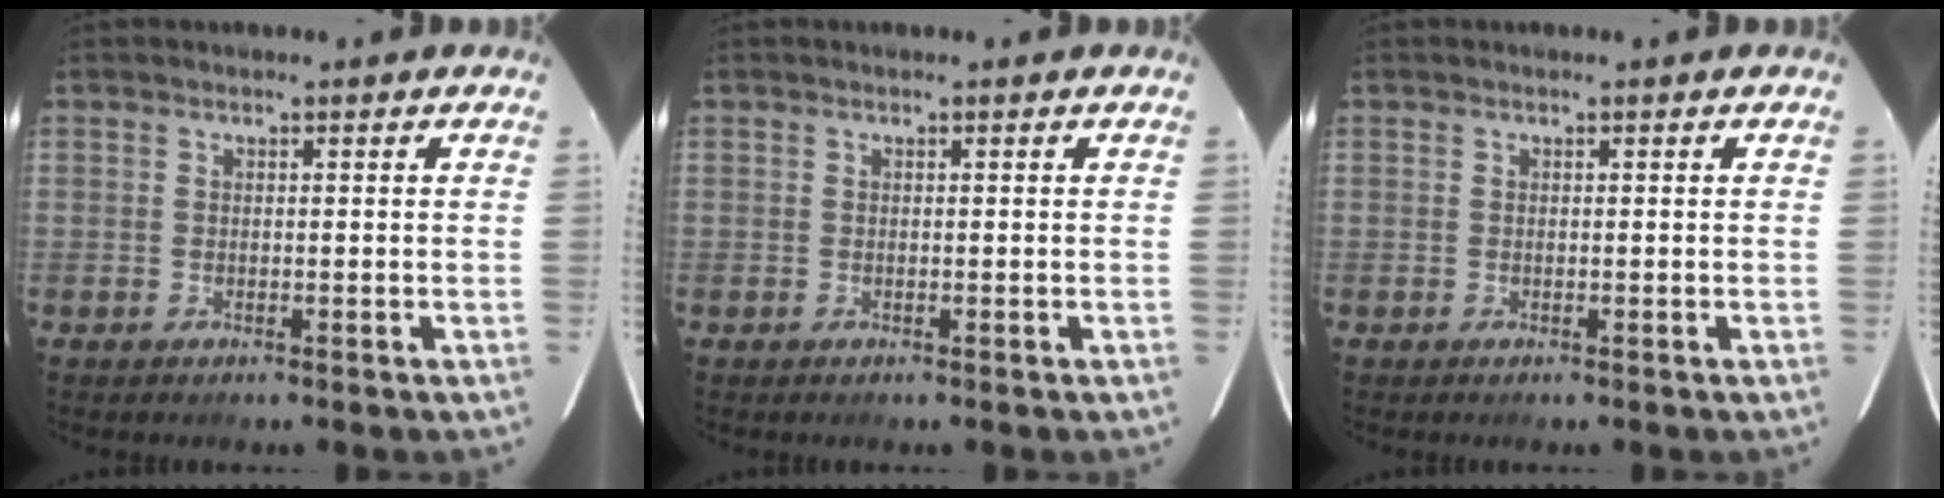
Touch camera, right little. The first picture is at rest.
{"total": 0.0}
{"total": 0.0}